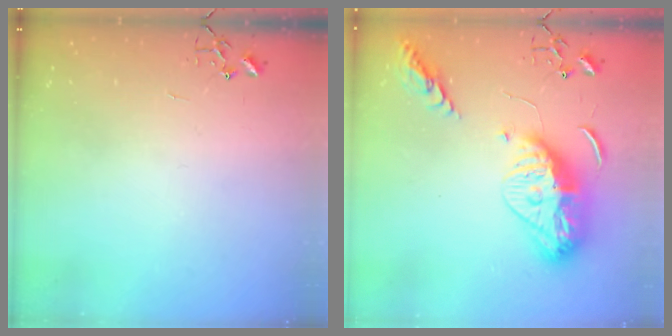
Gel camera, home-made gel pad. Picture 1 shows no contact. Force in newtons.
{"total": 16.9, "press": 16.8, "slide": 1.6}